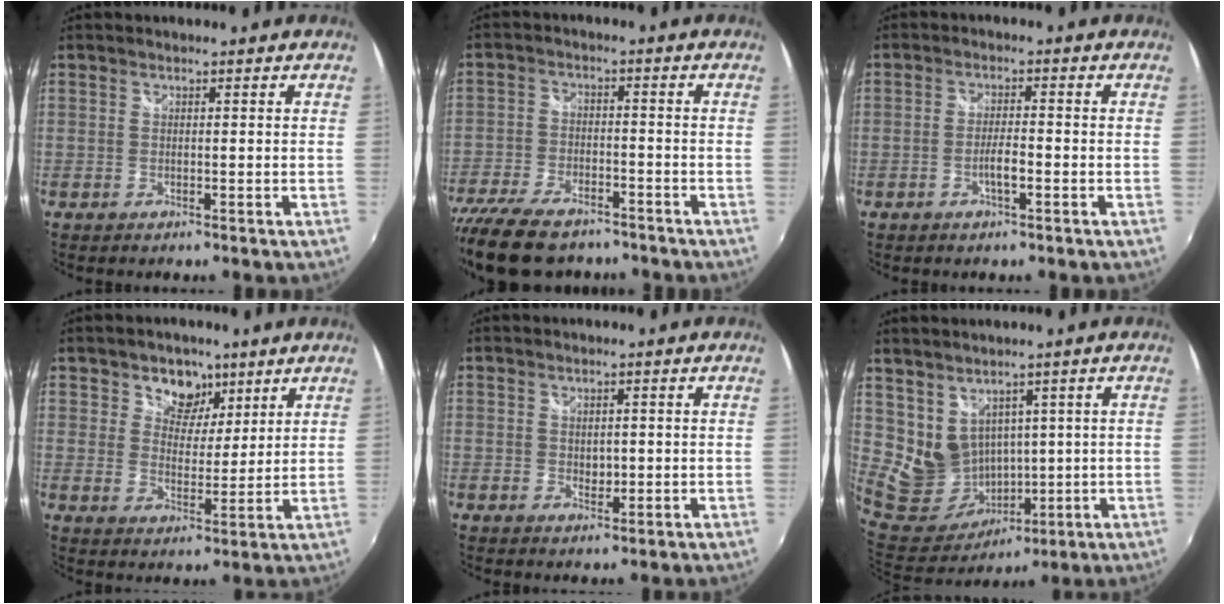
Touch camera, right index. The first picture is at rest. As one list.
[{"total": 15.3, "force": [-11.9, 6.4, 7.2], "torque": [-0.171, -0.028, -0.203]}, {"total": 3.0, "force": [-1.4, 0.5, 2.7], "torque": [-0.054, 0.001, -0.026]}, {"total": 6.8, "force": [4.0, 5.0, 2.2], "torque": [-0.026, -0.006, 0.065]}, {"total": 2.0, "force": [0.1, 1.6, 1.1], "torque": [-0.015, 0.000, 0.003]}, {"total": 11.2, "force": [4.8, 9.1, 4.3], "torque": [-0.106, -0.001, 0.125]}]